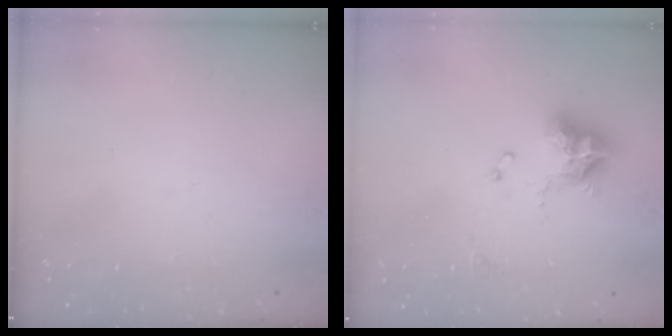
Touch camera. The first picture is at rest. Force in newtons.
{"total": 10.0, "press": 10.0, "slide": 0.6}